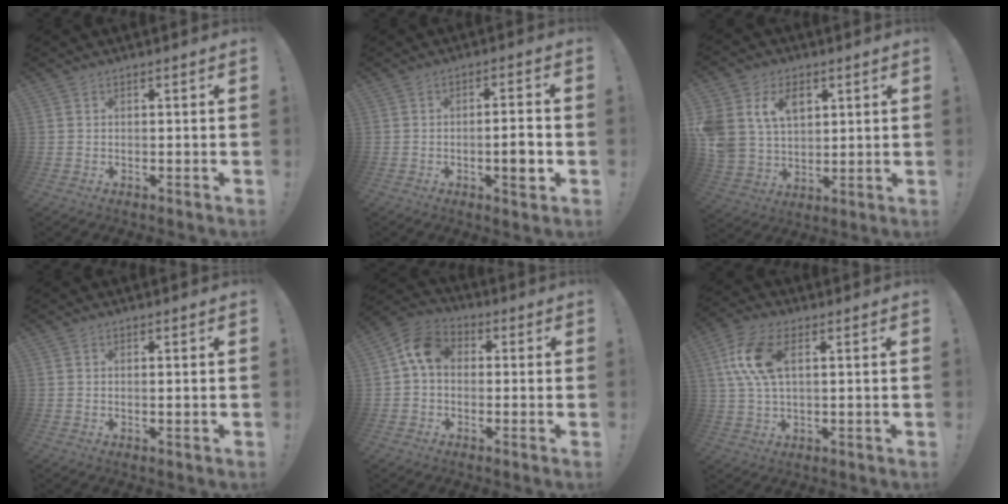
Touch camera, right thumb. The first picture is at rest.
{"total": 6.1, "force": [-1.9, 1.3, 5.7], "torque": [-0.079, 0.004, -0.031]}
{"total": 12.6, "force": [5.4, 9.5, 6.2], "torque": [-0.119, -0.023, 0.108]}
{"total": 0.7, "force": [0.3, -0.1, 0.7], "torque": [-0.006, -0.003, 0.002]}
{"total": 9.1, "force": [1.3, 6.7, 6.0], "torque": [-0.102, 0.017, 0.030]}
{"total": 12.1, "force": [3.3, 6.1, 9.8], "torque": [-0.201, -0.002, 0.062]}